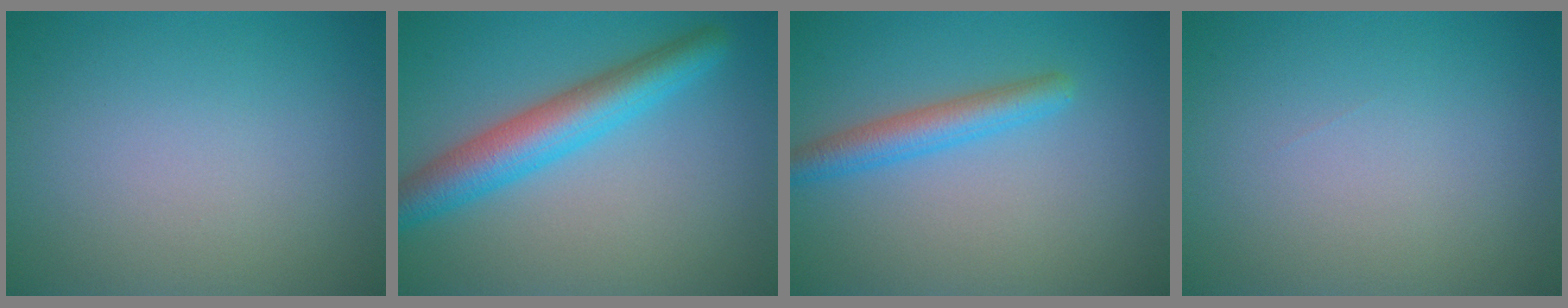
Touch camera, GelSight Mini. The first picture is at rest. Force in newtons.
{"total": 5.7, "press": 5.7, "slide": 0.2}
{"total": 3.1, "press": 3.1, "slide": 0.1}
{"total": 0.0}